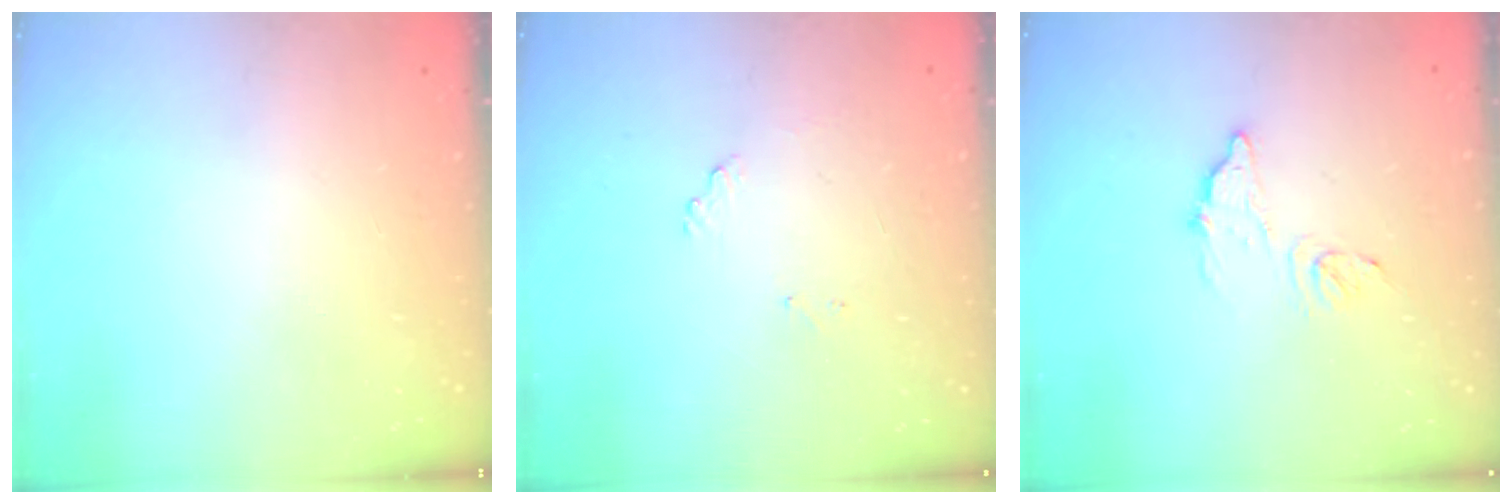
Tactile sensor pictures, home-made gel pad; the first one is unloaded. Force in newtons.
{"total": 7.2, "press": 7.1, "slide": 0.4}
{"total": 8.8, "press": 8.8, "slide": 0.5}